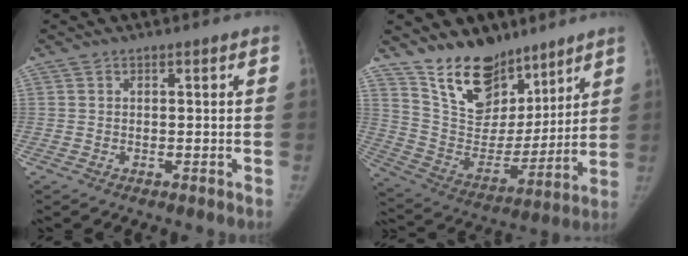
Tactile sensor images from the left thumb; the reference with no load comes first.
{"total": 17.8, "force": [13.1, 9.8, 7.1], "torque": [-0.071, -0.086, 0.238]}